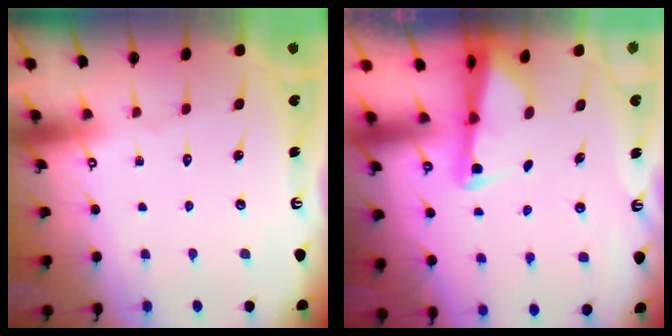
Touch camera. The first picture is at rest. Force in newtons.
{"total": 2.7, "press": 2.6, "slide": 0.5}